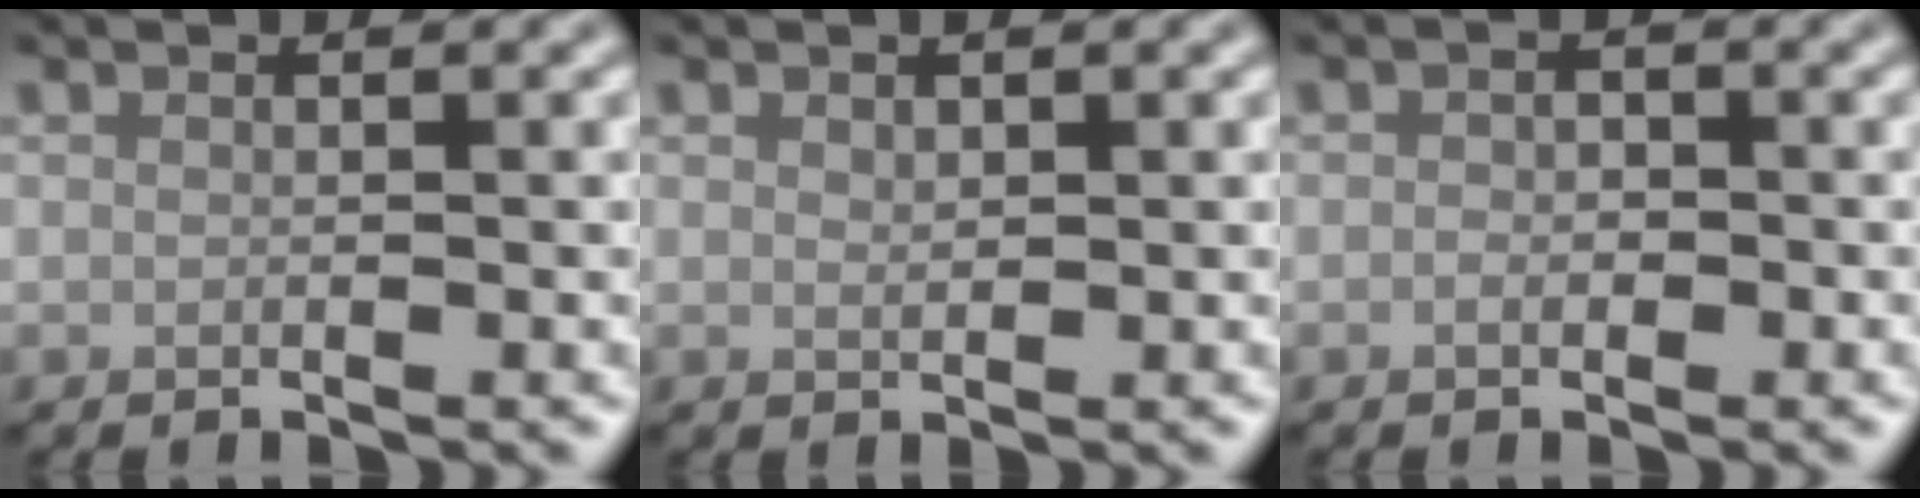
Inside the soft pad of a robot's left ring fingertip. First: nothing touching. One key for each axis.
{"total": 0.8, "fx": 0.4, "fy": 0.4, "fz": 0.5, "tx": -0.010, "ty": -0.001, "tz": 0.009}
{"total": 1.2, "fx": -0.3, "fy": 0.8, "fz": 0.8, "tx": -0.014, "ty": -0.001, "tz": -0.008}